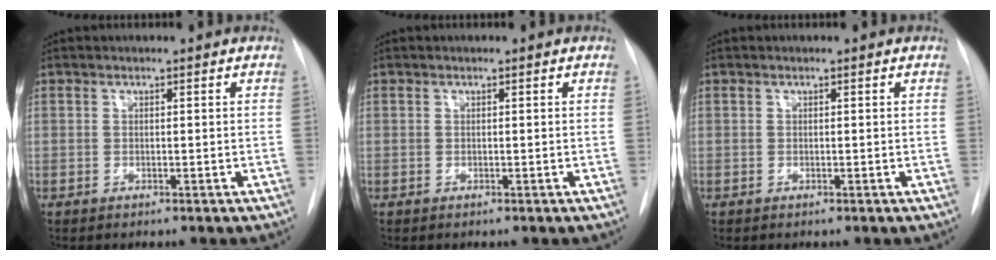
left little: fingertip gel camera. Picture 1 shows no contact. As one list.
[{"total": 0.0}, {"total": 0.0}]